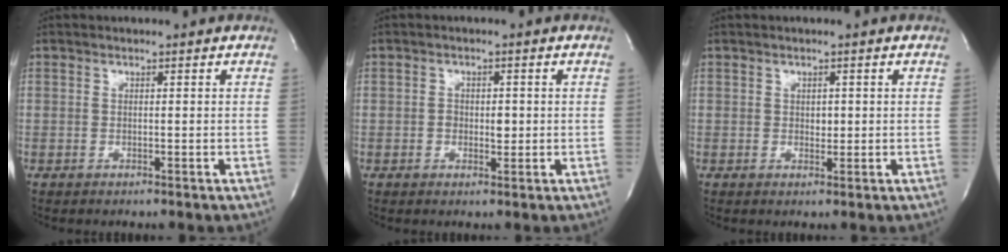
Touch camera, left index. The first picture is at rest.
{"total": 2.2, "force": [-0.2, 1.5, 1.7], "torque": [-0.027, 0.002, -0.001]}
{"total": 1.2, "force": [0.2, 0.8, 0.8], "torque": [-0.010, -0.001, 0.003]}